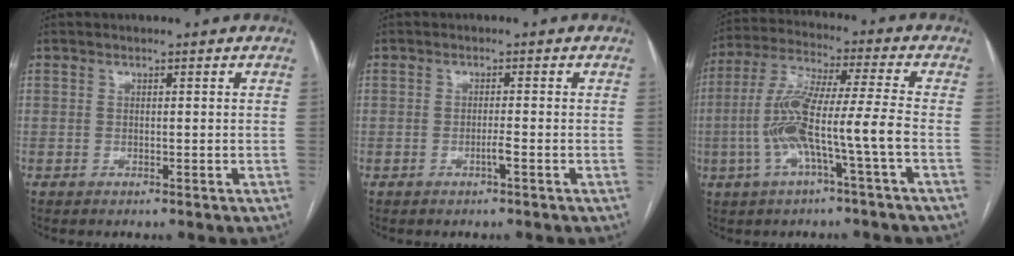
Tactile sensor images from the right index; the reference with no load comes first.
{"total": 1.2, "force": [-0.5, -0.2, 1.1], "torque": [-0.021, 0.001, -0.009]}
{"total": 11.8, "force": [-3.2, -0.1, 11.4], "torque": [-0.234, 0.017, -0.063]}